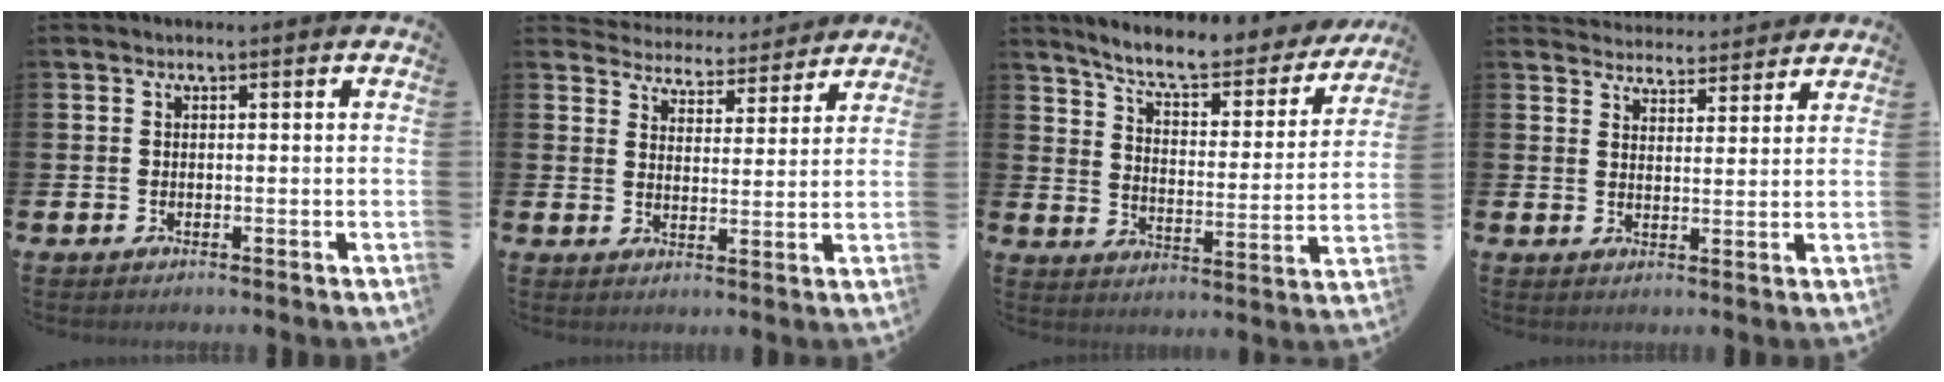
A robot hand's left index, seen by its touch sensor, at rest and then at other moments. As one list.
[{"total": 4.8, "force": [4.7, 0.9, -0.4], "torque": [-0.011, -0.041, 0.079]}, {"total": 7.9, "force": [7.1, 1.5, 3.0], "torque": [-0.087, -0.050, 0.120]}, {"total": 4.3, "force": [4.2, 0.7, -0.3], "torque": [-0.004, -0.029, 0.074]}]